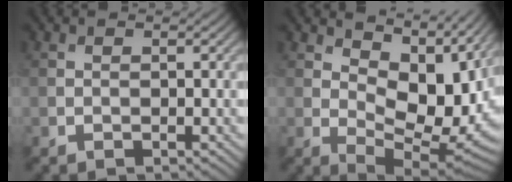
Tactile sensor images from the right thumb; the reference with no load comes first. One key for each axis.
{"total": 12.1, "fx": 4.4, "fy": 6.4, "fz": 9.3, "tx": -0.154, "ty": -0.007, "tz": 0.076}